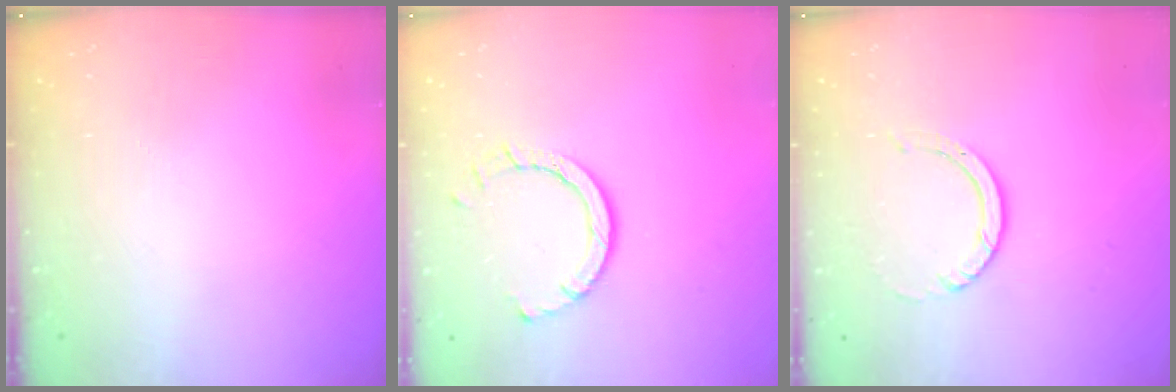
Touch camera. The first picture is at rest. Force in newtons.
{"total": 5.8, "press": 5.8, "slide": 0.2}
{"total": 3.8, "press": 3.8, "slide": 0.3}